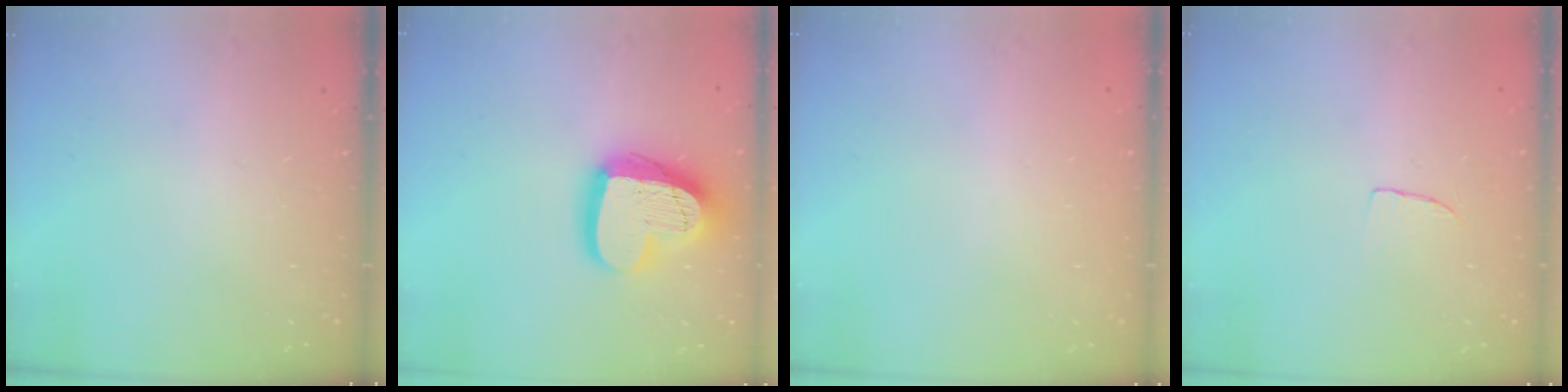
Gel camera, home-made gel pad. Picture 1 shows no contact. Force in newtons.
{"total": 20.4, "press": 20.3, "slide": 1.7}
{"total": 0.0}
{"total": 4.1, "press": 4.0, "slide": 0.2}